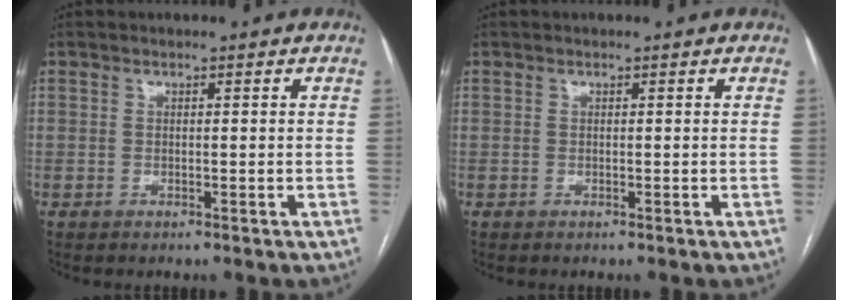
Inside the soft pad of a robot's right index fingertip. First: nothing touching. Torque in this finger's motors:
{"motor_torque": [0.00, 0.00, 0.00, 0.00]}